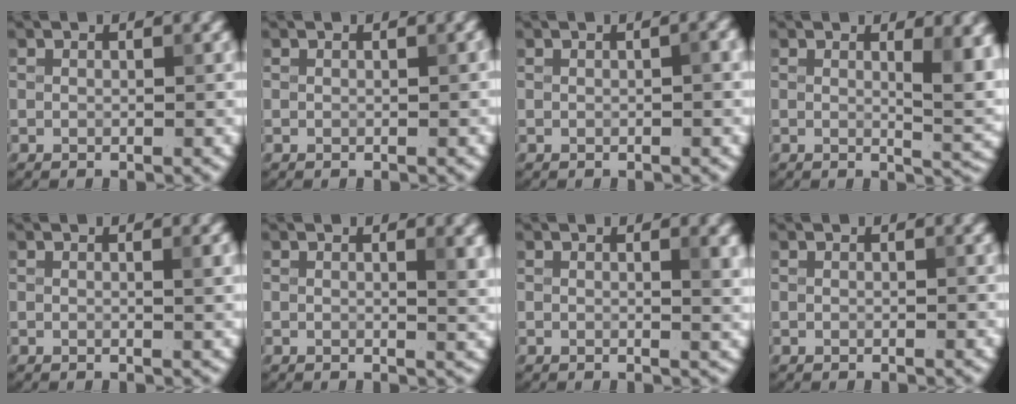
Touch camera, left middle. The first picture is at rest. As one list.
[{"total": 0.0}, {"total": 1.2, "force": [0.0, 0.3, 1.2], "torque": [-0.017, 0.005, 0.002]}, {"total": 4.9, "force": [1.4, 1.5, 4.5], "torque": [-0.050, -0.008, 0.024]}, {"total": 1.2, "force": [0.3, 0.3, 1.2], "torque": [-0.012, 0.000, 0.002]}, {"total": 2.7, "force": [0.9, 0.9, 2.4], "torque": [-0.019, -0.001, 0.010]}, {"total": 2.3, "force": [0.7, 0.8, 2.0], "torque": [-0.015, 0.000, 0.008]}, {"total": 0.0}]